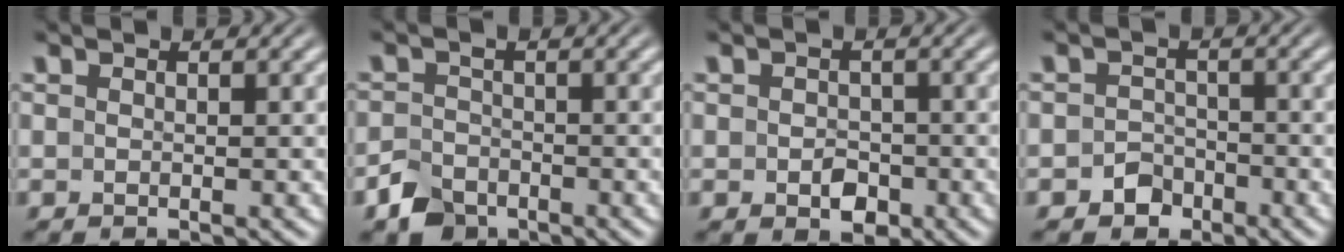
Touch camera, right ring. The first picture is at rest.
{"total": 3.0, "force": [-2.6, 1.4, 0.4], "torque": [-0.003, -0.014, -0.043]}
{"total": 2.1, "force": [-1.0, 1.4, 1.2], "torque": [-0.008, -0.011, -0.008]}
{"total": 3.4, "force": [-2.6, 2.1, 0.0], "torque": [0.001, -0.015, -0.040]}